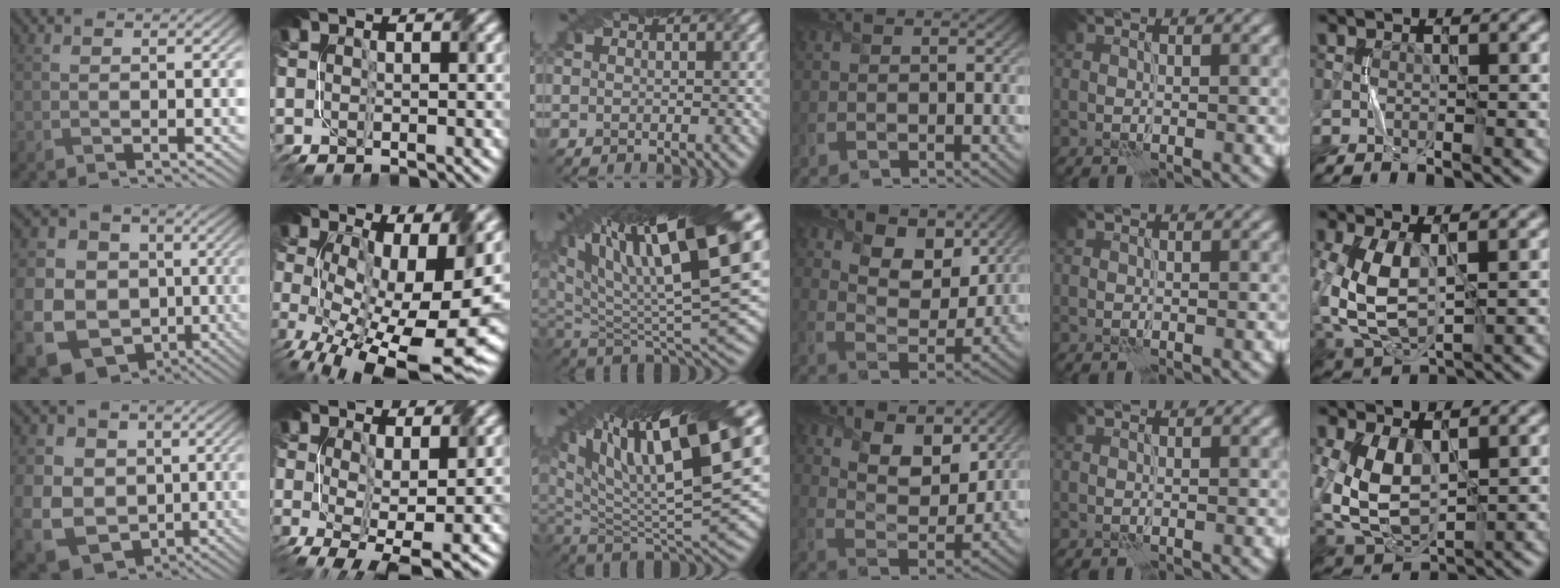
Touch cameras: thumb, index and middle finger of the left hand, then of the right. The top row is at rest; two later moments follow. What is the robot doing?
{"motion": "fold", "object": "netting"}